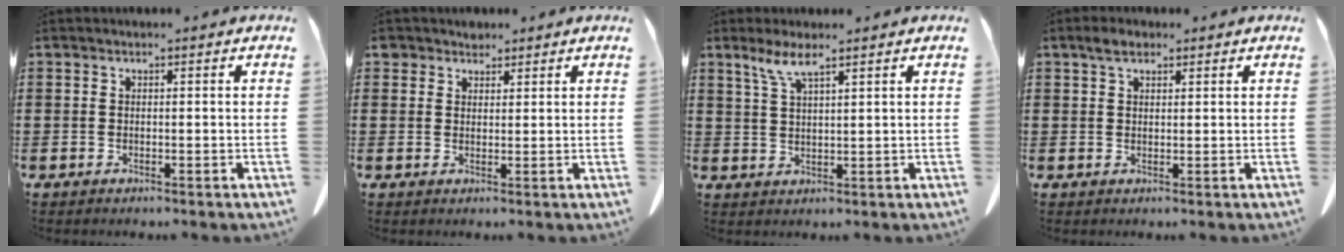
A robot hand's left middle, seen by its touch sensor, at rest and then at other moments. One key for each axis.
{"total": 2.4, "fx": 2.1, "fy": 1.3, "fz": 0.3, "tx": -0.014, "ty": 0.005, "tz": 0.042}
{"total": 4.3, "fx": 2.9, "fy": 0.5, "fz": 3.2, "tx": -0.072, "ty": 0.002, "tz": 0.052}
{"total": 2.7, "fx": 1.8, "fy": 1.1, "fz": 1.5, "tx": -0.027, "ty": 0.001, "tz": 0.033}